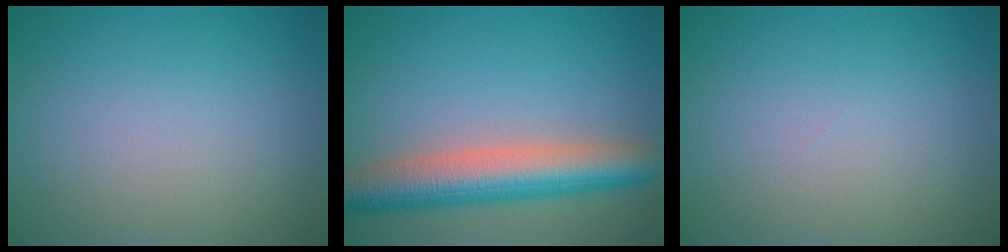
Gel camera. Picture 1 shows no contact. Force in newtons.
{"total": 7.1, "press": 7.1, "slide": 0.4}
{"total": 0.0}